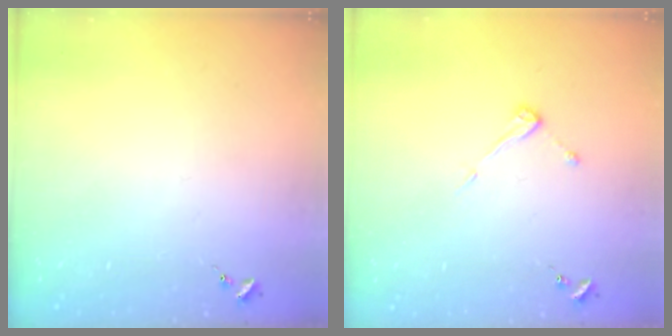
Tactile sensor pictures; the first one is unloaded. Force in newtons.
{"total": 4.2, "press": 4.2, "slide": 0.3}